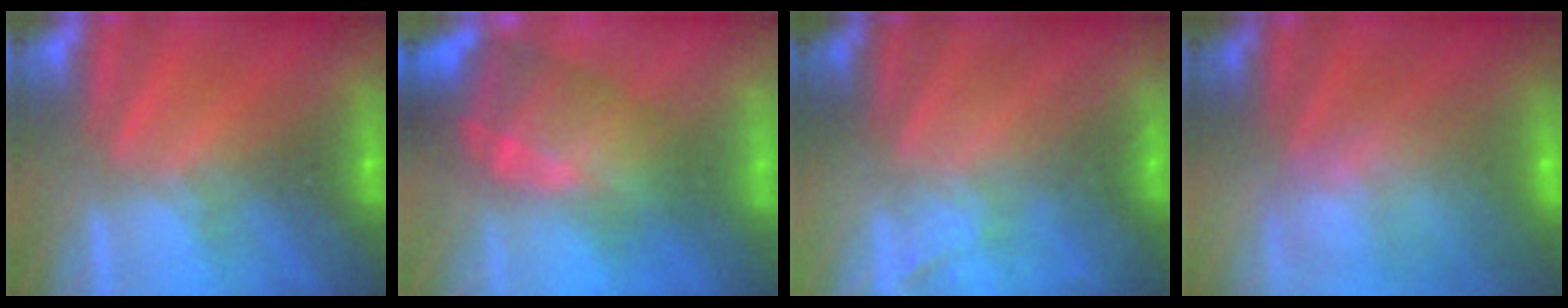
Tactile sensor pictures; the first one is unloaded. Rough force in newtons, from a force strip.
{"total": 7.2}
{"total": 2.2}
{"total": 6.1}